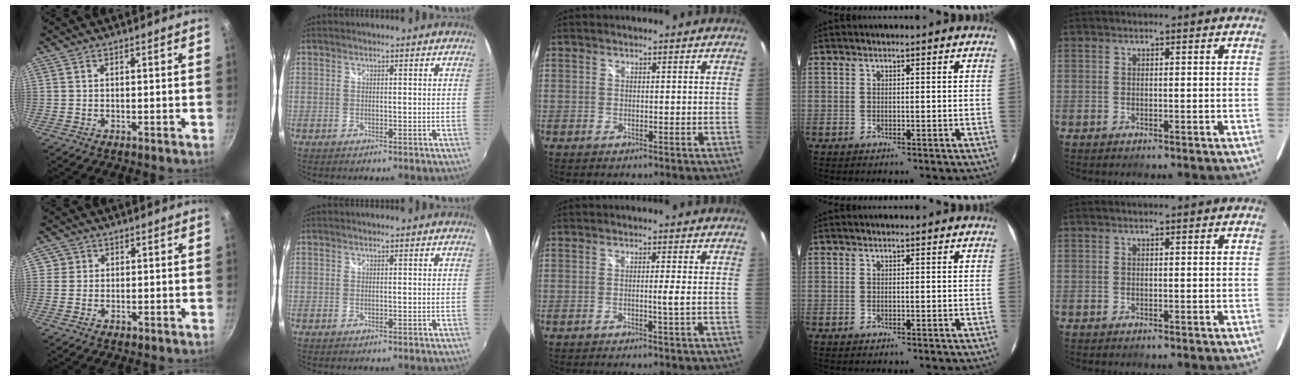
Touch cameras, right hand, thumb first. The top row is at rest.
{"thumb": {"total": 2.1, "force": [0.4, 2.1, 0.2], "torque": [0.019, 0.003, 0.001]}, "middle": {"total": 1.2, "force": [-0.2, -0.6, 1.0], "torque": [-0.008, -0.008, -0.006]}}